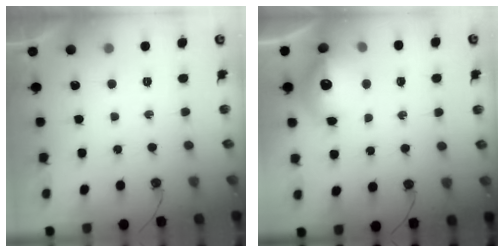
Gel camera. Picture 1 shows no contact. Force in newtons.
{"total": 14.4, "press": 14.3, "slide": 1.5}